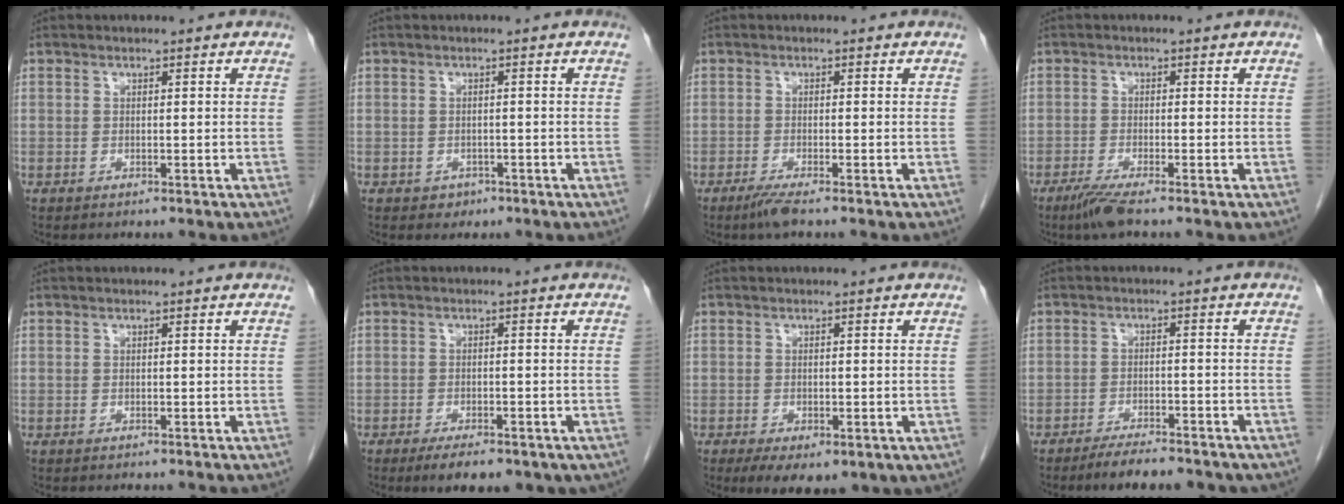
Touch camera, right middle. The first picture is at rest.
{"total": 1.4, "force": [-0.8, 1.2, 0.3], "torque": [-0.002, 0.005, -0.007]}
{"total": 2.2, "force": [-1.6, -0.2, 1.5], "torque": [-0.037, -0.007, -0.034]}
{"total": 3.4, "force": [-2.4, -0.2, 2.3], "torque": [-0.052, -0.011, -0.051]}
{"total": 0.0}
{"total": 7.7, "force": [-5.1, 2.9, 4.9], "torque": [-0.059, -0.007, -0.065]}
{"total": 7.5, "force": [-3.7, 3.8, 5.4], "torque": [-0.079, -0.013, -0.047]}
{"total": 7.7, "force": [-6.5, 1.8, 3.9], "torque": [-0.051, -0.006, -0.091]}